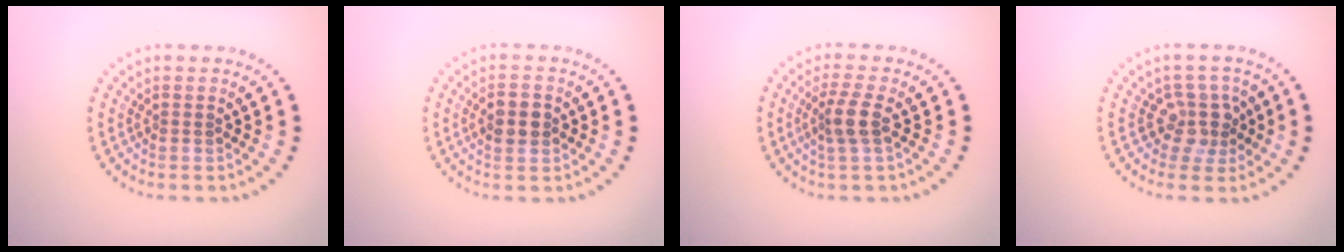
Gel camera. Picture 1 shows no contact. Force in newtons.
{"total": 2.9, "press": 2.9, "slide": 0.1}
{"total": 2.6, "press": 2.0, "slide": 1.7}
{"total": 2.8, "press": 2.2, "slide": 1.8}